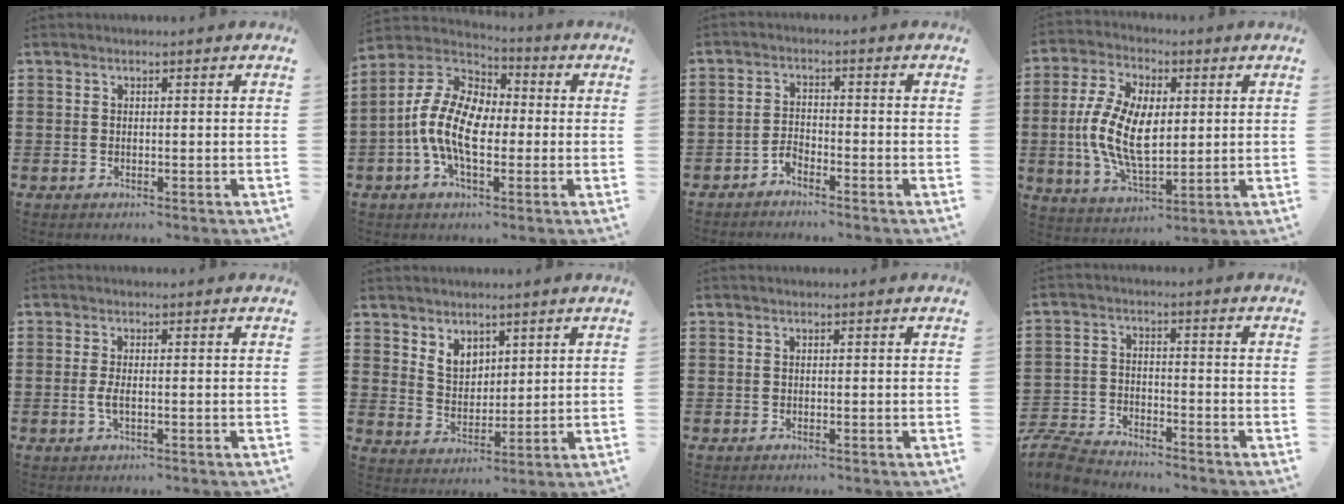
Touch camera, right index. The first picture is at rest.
{"total": 11.2, "force": [-1.5, 6.3, 9.1], "torque": [-0.222, -0.003, -0.034]}
{"total": 2.1, "force": [-2.0, 0.7, 0.4], "torque": [-0.016, 0.004, -0.041]}
{"total": 11.6, "force": [0.1, 6.3, 9.7], "torque": [-0.208, 0.007, 0.002]}
{"total": 2.1, "force": [-0.4, 0.5, 2.0], "torque": [-0.050, -0.007, -0.011]}
{"total": 4.6, "force": [3.3, 3.0, 1.1], "torque": [-0.035, 0.005, 0.062]}
{"total": 0.0}
{"total": 5.9, "force": [-5.7, 1.0, 1.1], "torque": [-0.049, 0.000, -0.121]}